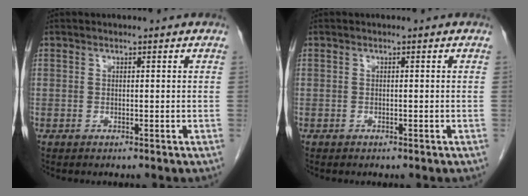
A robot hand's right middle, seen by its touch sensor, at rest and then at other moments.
{"total": 0.0}